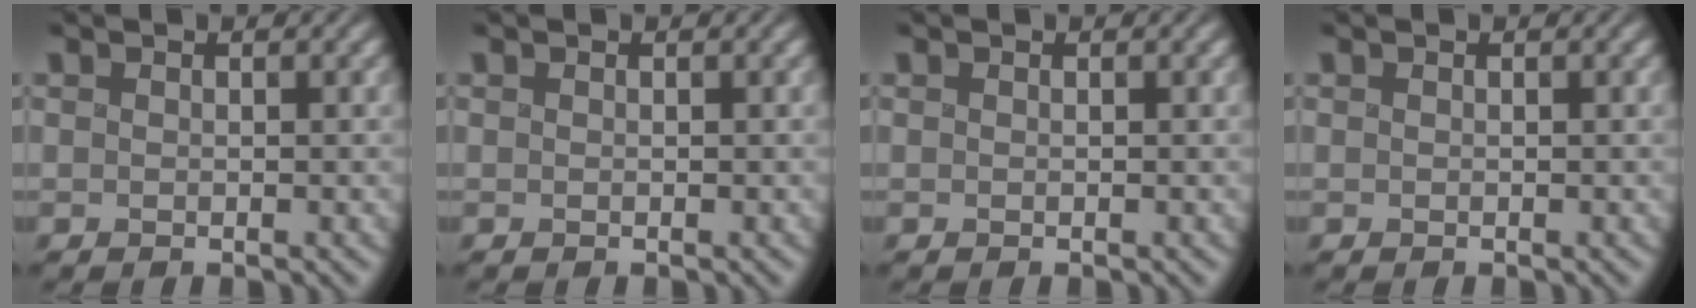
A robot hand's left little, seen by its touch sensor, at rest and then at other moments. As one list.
[{"total": 0.0}, {"total": 0.0}, {"total": 0.0}]